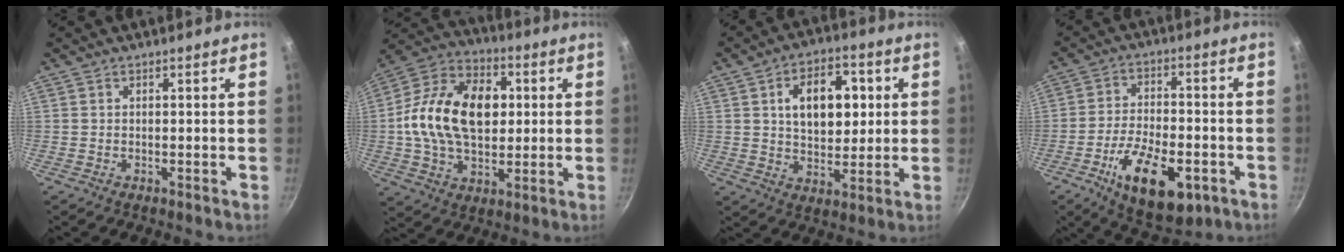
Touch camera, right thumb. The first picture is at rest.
{"total": 20.7, "force": [2.0, 13.9, 15.2], "torque": [-0.234, 0.023, 0.022]}
{"total": 13.4, "force": [2.9, 8.5, 9.9], "torque": [-0.108, -0.001, 0.044]}
{"total": 16.0, "force": [-6.5, 7.6, 12.5], "torque": [-0.190, 0.021, -0.100]}